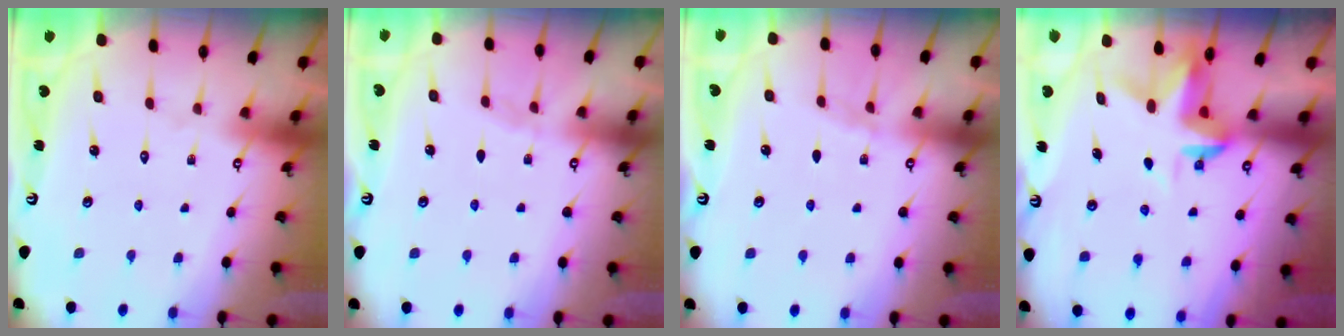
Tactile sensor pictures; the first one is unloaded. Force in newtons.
{"total": 1.0, "press": 1.0, "slide": 0.3}
{"total": 2.1, "press": 2.0, "slide": 0.3}
{"total": 3.3, "press": 3.2, "slide": 0.5}